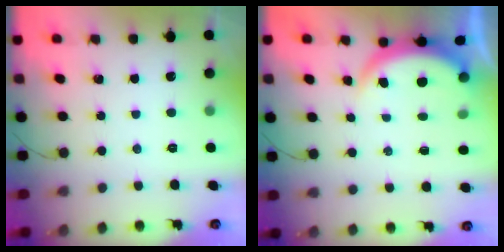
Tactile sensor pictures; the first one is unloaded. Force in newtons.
{"total": 5.7, "press": 5.7, "slide": 0.4}